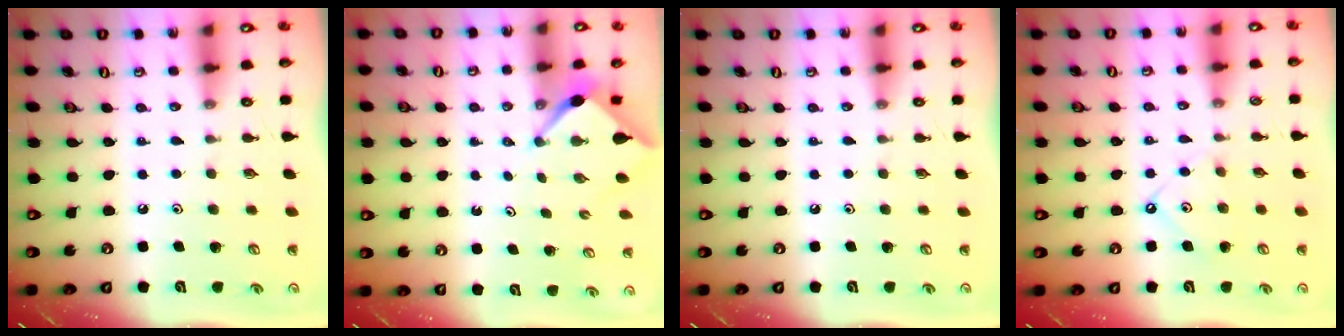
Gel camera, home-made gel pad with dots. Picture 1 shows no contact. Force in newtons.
{"total": 2.4, "press": 2.4, "slide": 0.2}
{"total": 0.0}
{"total": 6.1, "press": 6.0, "slide": 0.7}